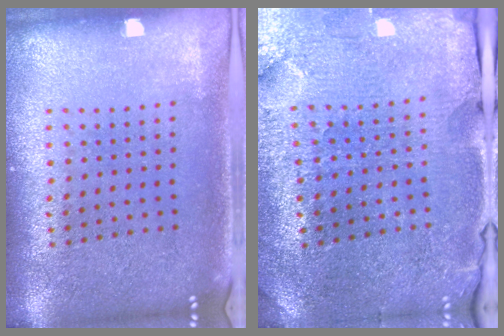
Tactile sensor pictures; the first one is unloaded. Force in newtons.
{"total": 3.8, "press": 3.7, "slide": 0.8}